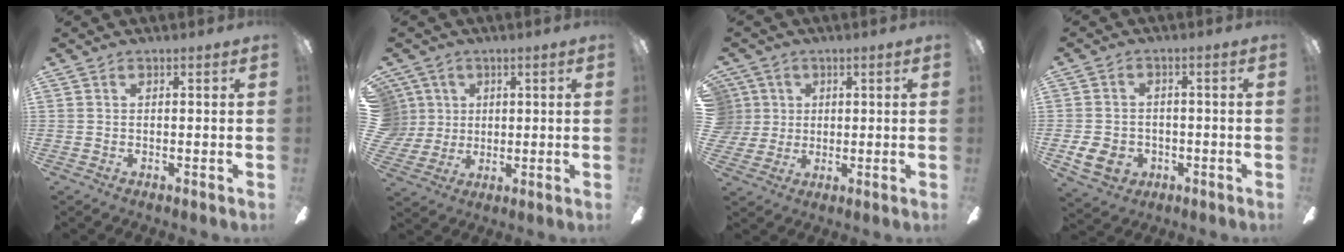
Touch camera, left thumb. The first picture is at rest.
{"total": 7.4, "force": [2.2, 7.0, 0.9], "torque": [-0.039, 0.003, 0.047]}
{"total": 6.1, "force": [1.6, 5.9, 0.6], "torque": [-0.019, 0.006, 0.032]}
{"total": 7.4, "force": [-2.4, 6.0, 3.6], "torque": [-0.086, 0.014, -0.045]}